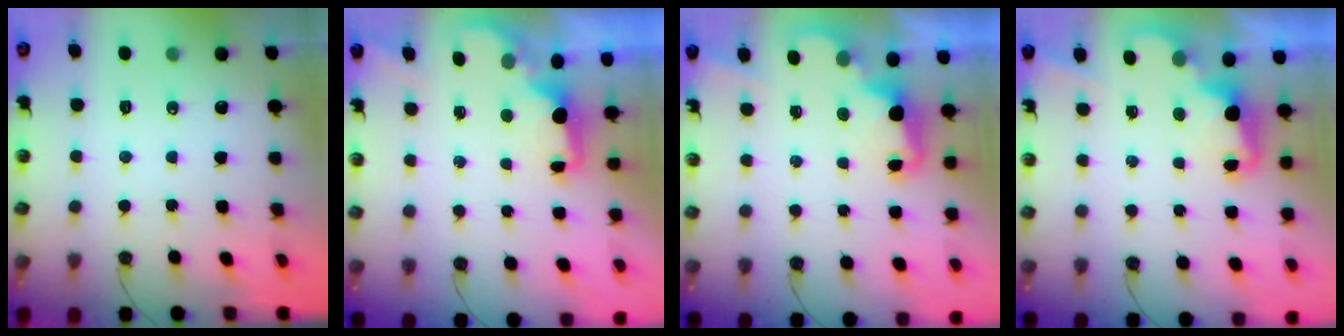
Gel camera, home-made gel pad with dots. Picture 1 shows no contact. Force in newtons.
{"total": 1.9, "press": 1.7, "slide": 0.8}
{"total": 2.4, "press": 2.4, "slide": 0.6}
{"total": 2.4, "press": 2.4, "slide": 0.6}